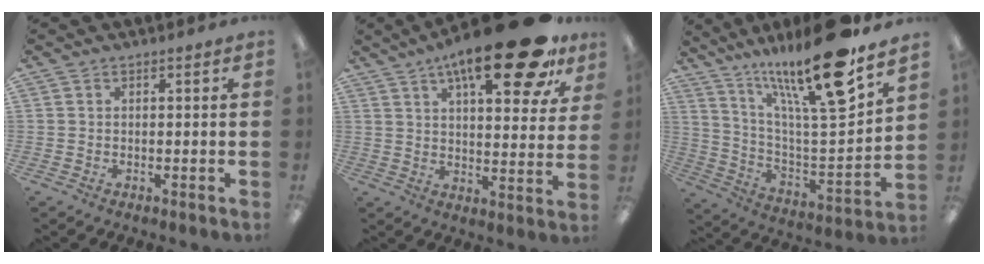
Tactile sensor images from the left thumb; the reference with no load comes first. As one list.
[{"total": 21.7, "force": [13.1, 6.8, 15.8], "torque": [-0.235, -0.059, 0.205]}, {"total": 22.1, "force": [16.2, 3.5, 14.7], "torque": [-0.251, -0.107, 0.260]}]